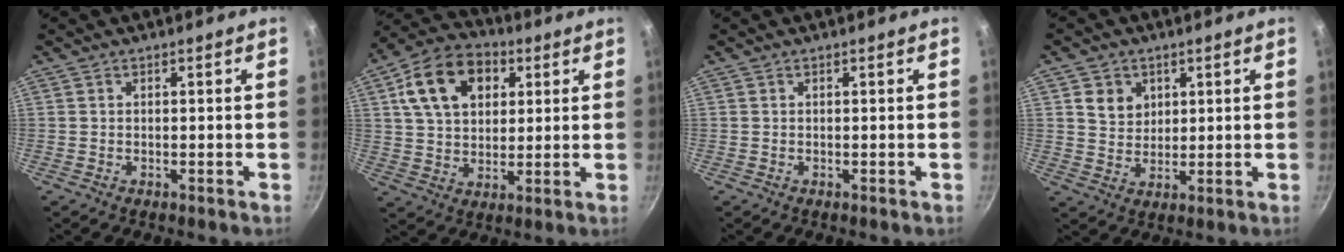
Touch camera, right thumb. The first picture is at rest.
{"total": 15.9, "force": [5.6, 11.1, 10.0], "torque": [-0.150, 0.007, 0.084]}
{"total": 0.0}
{"total": 5.7, "force": [2.0, 4.8, 2.2], "torque": [-0.013, -0.006, 0.039]}